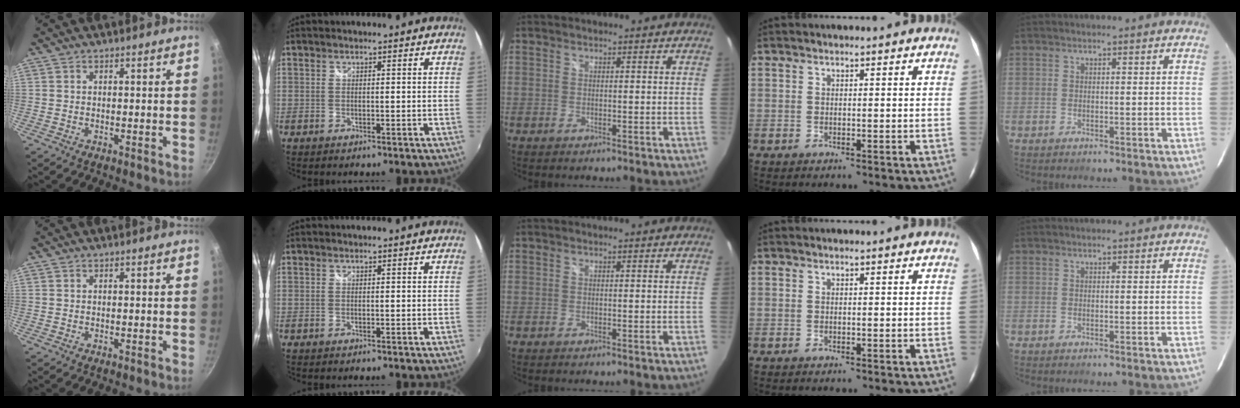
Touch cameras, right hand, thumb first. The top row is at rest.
{}